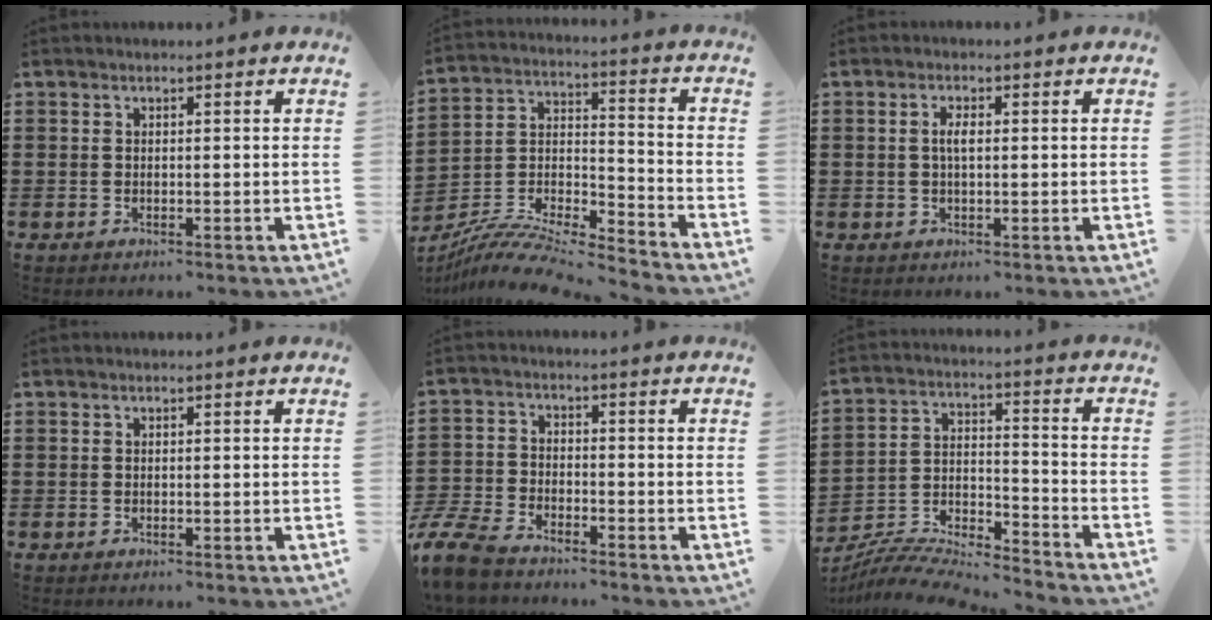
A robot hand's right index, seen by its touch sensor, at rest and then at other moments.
{"total": 9.9, "force": [-9.2, 1.2, 3.5], "torque": [-0.073, 0.006, -0.185]}
{"total": 2.3, "force": [0.2, 0.7, 2.1], "torque": [-0.042, 0.002, 0.001]}
{"total": 0.0}
{"total": 6.3, "force": [-5.8, 1.4, 2.1], "torque": [-0.077, -0.002, -0.123]}
{"total": 7.4, "force": [-7.1, 0.7, 1.7], "torque": [-0.045, -0.009, -0.146]}